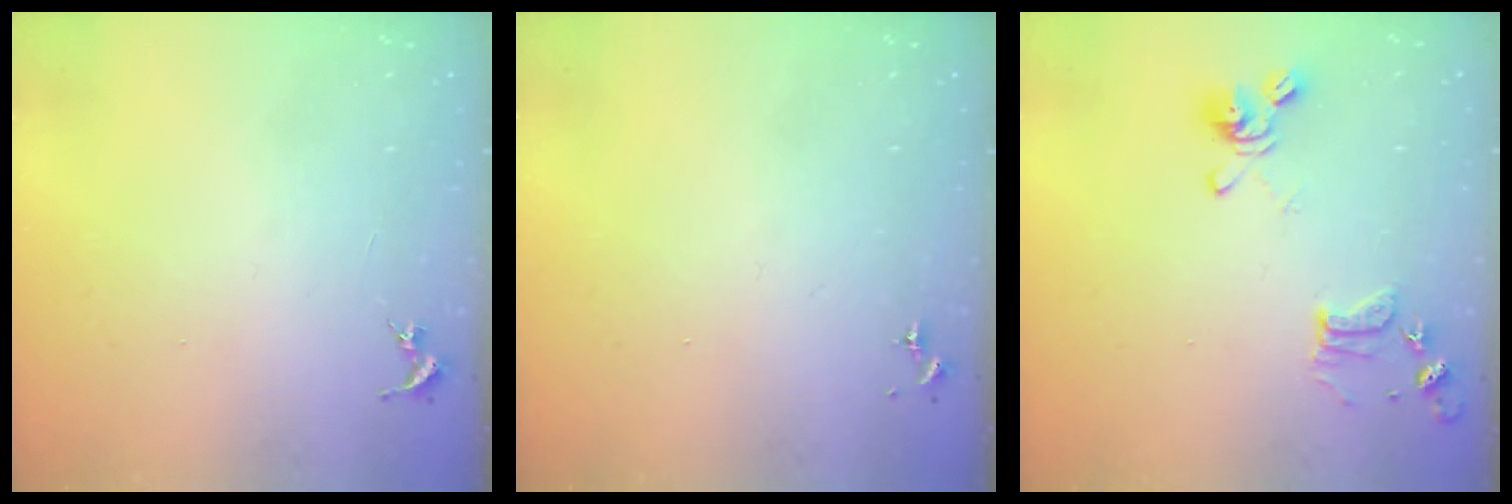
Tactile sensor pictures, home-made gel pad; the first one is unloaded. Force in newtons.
{"total": 0.0}
{"total": 11.9, "press": 11.8, "slide": 1.3}